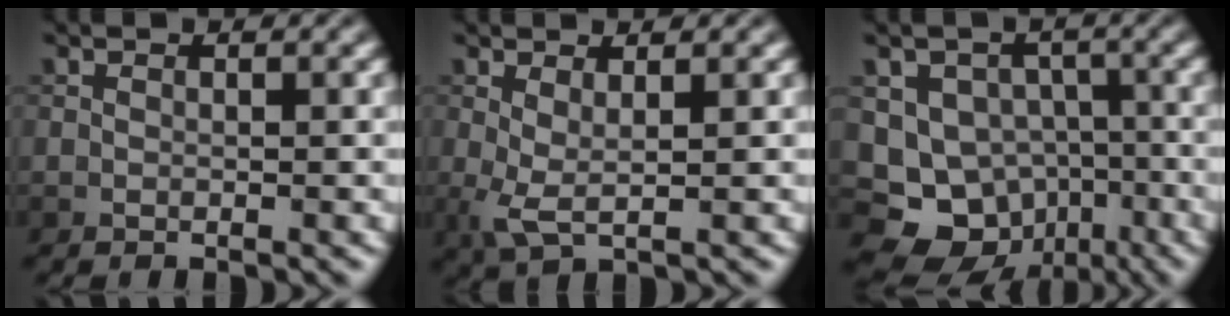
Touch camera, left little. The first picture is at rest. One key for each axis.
{"total": 2.1, "fx": 0.6, "fy": 0.5, "fz": 2.0, "tx": -0.048, "ty": -0.007, "tz": 0.013}
{"total": 10.5, "fx": -4.8, "fy": 8.7, "fz": 3.5, "tx": -0.056, "ty": -0.020, "tz": -0.082}